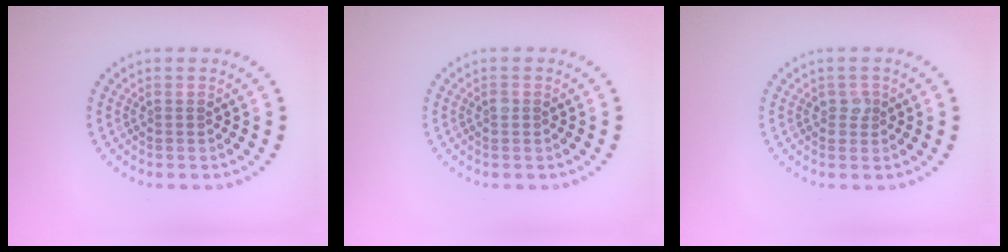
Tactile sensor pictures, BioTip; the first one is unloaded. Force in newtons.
{"total": 0.9, "press": 0.9, "slide": 0.1}
{"total": 1.1, "press": 1.0, "slide": 0.3}